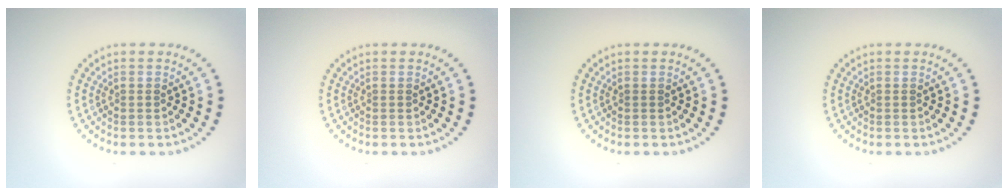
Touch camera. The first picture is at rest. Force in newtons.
{"total": 0.0}
{"total": 0.0}
{"total": 0.0}